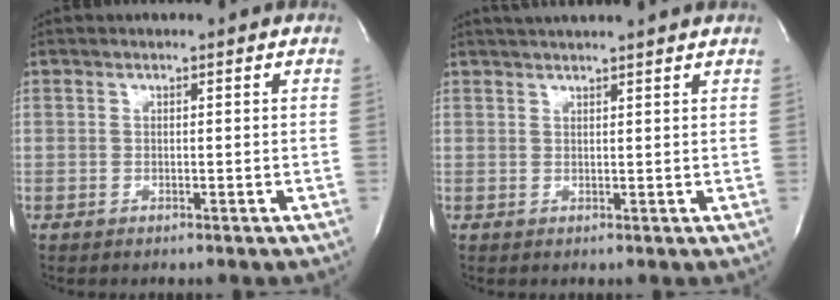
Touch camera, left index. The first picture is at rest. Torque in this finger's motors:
{"motor_torque": [-0.09, -0.27, 0.08, 0.03]}